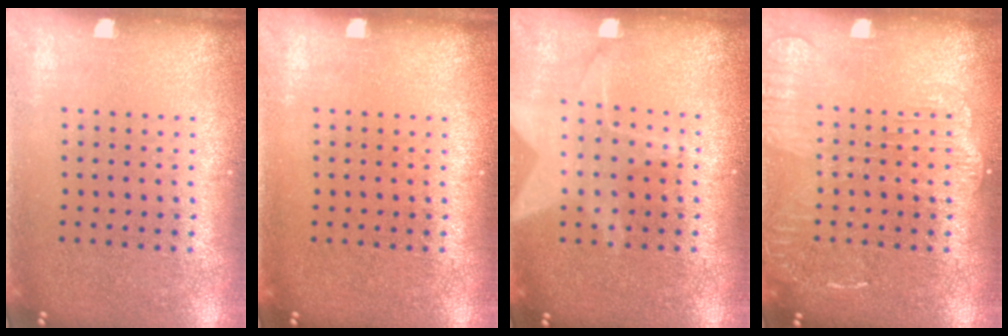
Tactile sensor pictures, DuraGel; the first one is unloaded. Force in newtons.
{"total": 0.0}
{"total": 1.5, "press": 1.3, "slide": 0.6}
{"total": 2.2, "press": 2.2, "slide": 0.3}